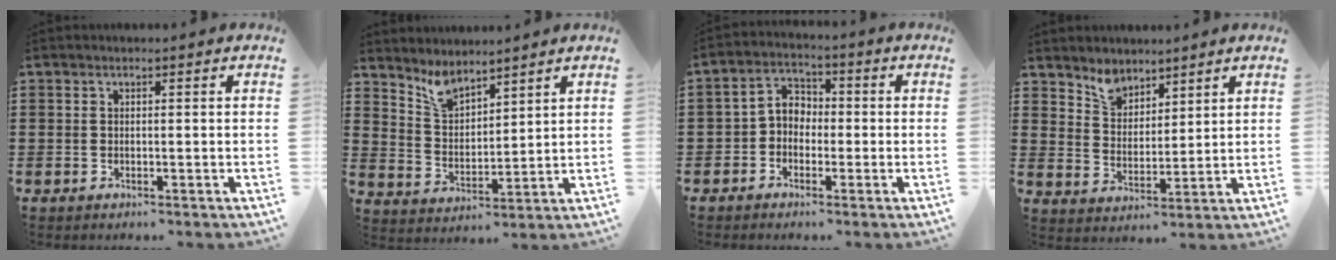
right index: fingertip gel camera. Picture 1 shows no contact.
{"total": 5.0, "force": [4.3, 1.8, 1.7], "torque": [-0.048, -0.011, 0.082]}
{"total": 3.6, "force": [-1.3, 2.8, 1.7], "torque": [-0.041, 0.013, -0.031]}
{"total": 4.6, "force": [4.0, 2.4, 0.5], "torque": [-0.028, -0.004, 0.075]}